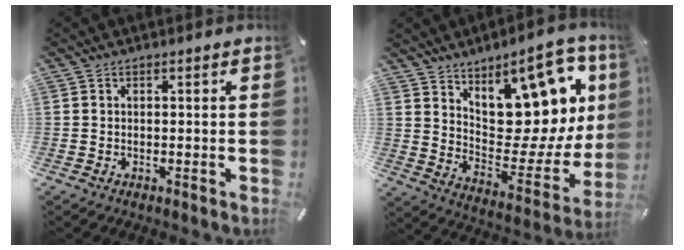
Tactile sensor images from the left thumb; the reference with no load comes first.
{"total": 19.2, "force": [12.1, 9.3, 11.7], "torque": [-0.149, -0.108, 0.207]}